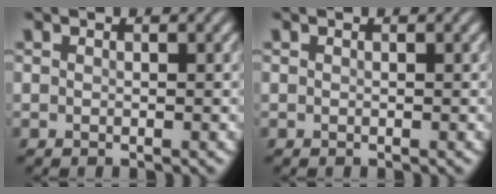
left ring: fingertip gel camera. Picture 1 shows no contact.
{"total": 0.0}